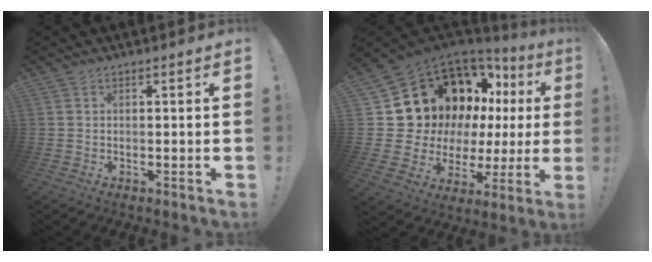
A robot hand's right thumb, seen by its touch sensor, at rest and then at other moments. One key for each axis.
{"total": 19.0, "fx": 8.7, "fy": 12.6, "fz": 11.2, "tx": -0.187, "ty": -0.066, "tz": 0.191}